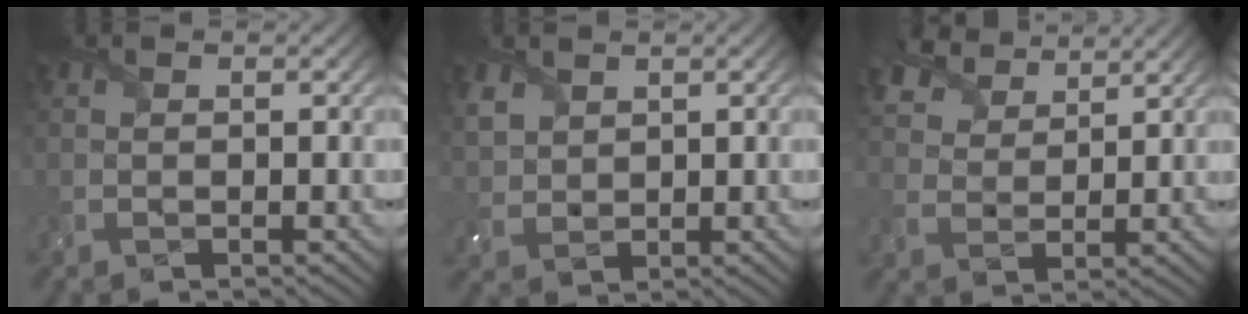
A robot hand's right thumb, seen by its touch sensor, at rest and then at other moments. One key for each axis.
{"total": 3.8, "fx": 2.2, "fy": 2.7, "fz": 1.4, "tx": -0.052, "ty": -0.003, "tz": 0.052}
{"total": 6.4, "fx": 5.1, "fy": 3.1, "fz": 2.4, "tx": -0.065, "ty": 0.015, "tz": 0.097}